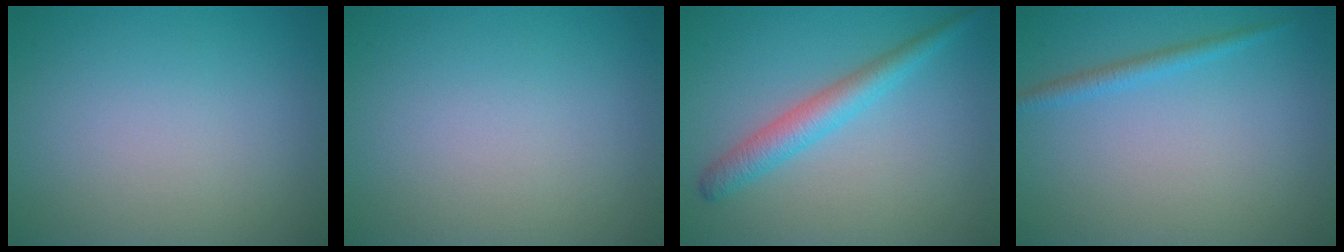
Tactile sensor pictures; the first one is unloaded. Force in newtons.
{"total": 0.0}
{"total": 3.1, "press": 3.1, "slide": 0.1}
{"total": 1.5, "press": 1.5, "slide": 0.1}